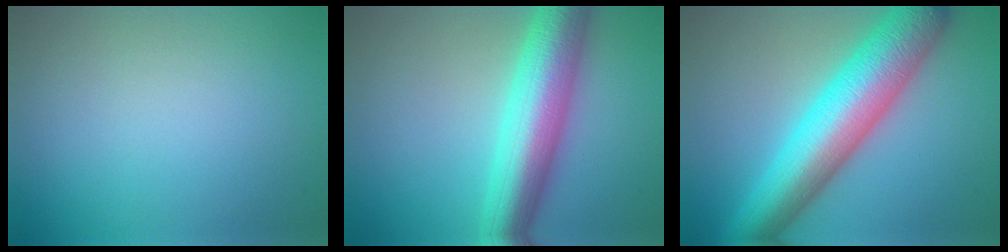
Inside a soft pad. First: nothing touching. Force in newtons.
{"total": 8.9, "press": 8.9, "slide": 0.1}
{"total": 10.5, "press": 10.5, "slide": 0.3}